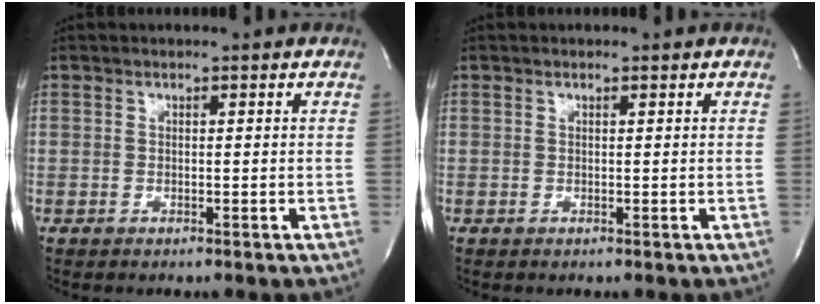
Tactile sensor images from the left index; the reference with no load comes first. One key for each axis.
{"total": 0.0}